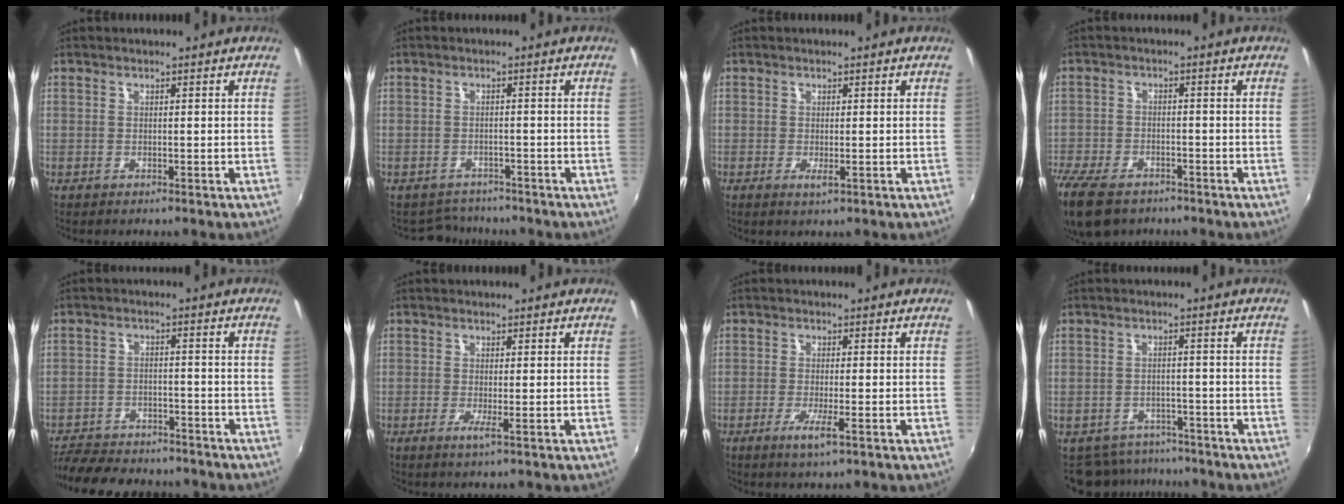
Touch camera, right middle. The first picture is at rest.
{"total": 4.2, "force": [-3.9, 1.7, -0.2], "torque": [-0.014, -0.002, -0.064]}
{"total": 1.5, "force": [-0.4, 0.2, 1.4], "torque": [-0.027, -0.005, -0.006]}
{"total": 12.4, "force": [-9.0, 6.2, 6.0], "torque": [-0.165, -0.035, -0.165]}
{"total": 14.9, "force": [-12.7, 5.1, 5.7], "torque": [-0.137, -0.012, -0.190]}
{"total": 1.5, "force": [-0.4, -0.4, 1.4], "torque": [-0.028, -0.007, -0.010]}
{"total": 3.8, "force": [-1.9, 0.0, 3.3], "torque": [-0.071, -0.012, -0.037]}
{"total": 7.9, "force": [-6.7, 3.9, 1.2], "torque": [-0.038, -0.002, -0.094]}